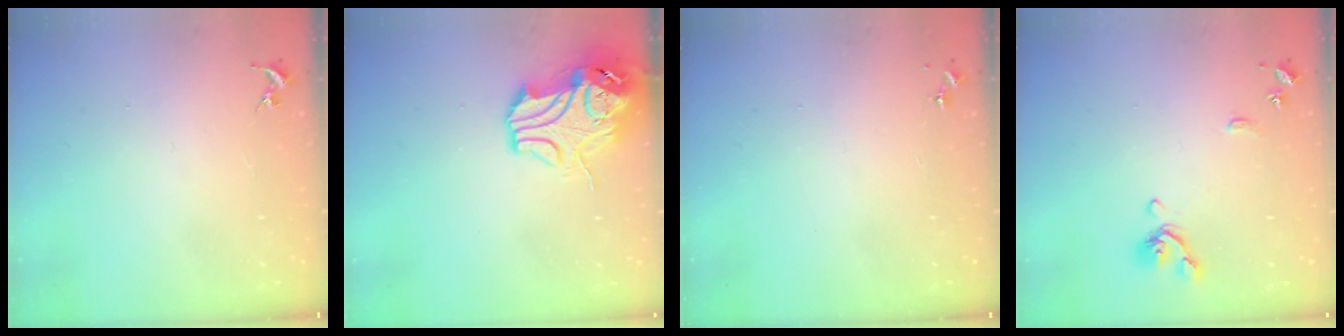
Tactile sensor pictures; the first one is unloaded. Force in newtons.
{"total": 13.7, "press": 13.5, "slide": 2.1}
{"total": 0.0}
{"total": 9.9, "press": 9.8, "slide": 1.3}